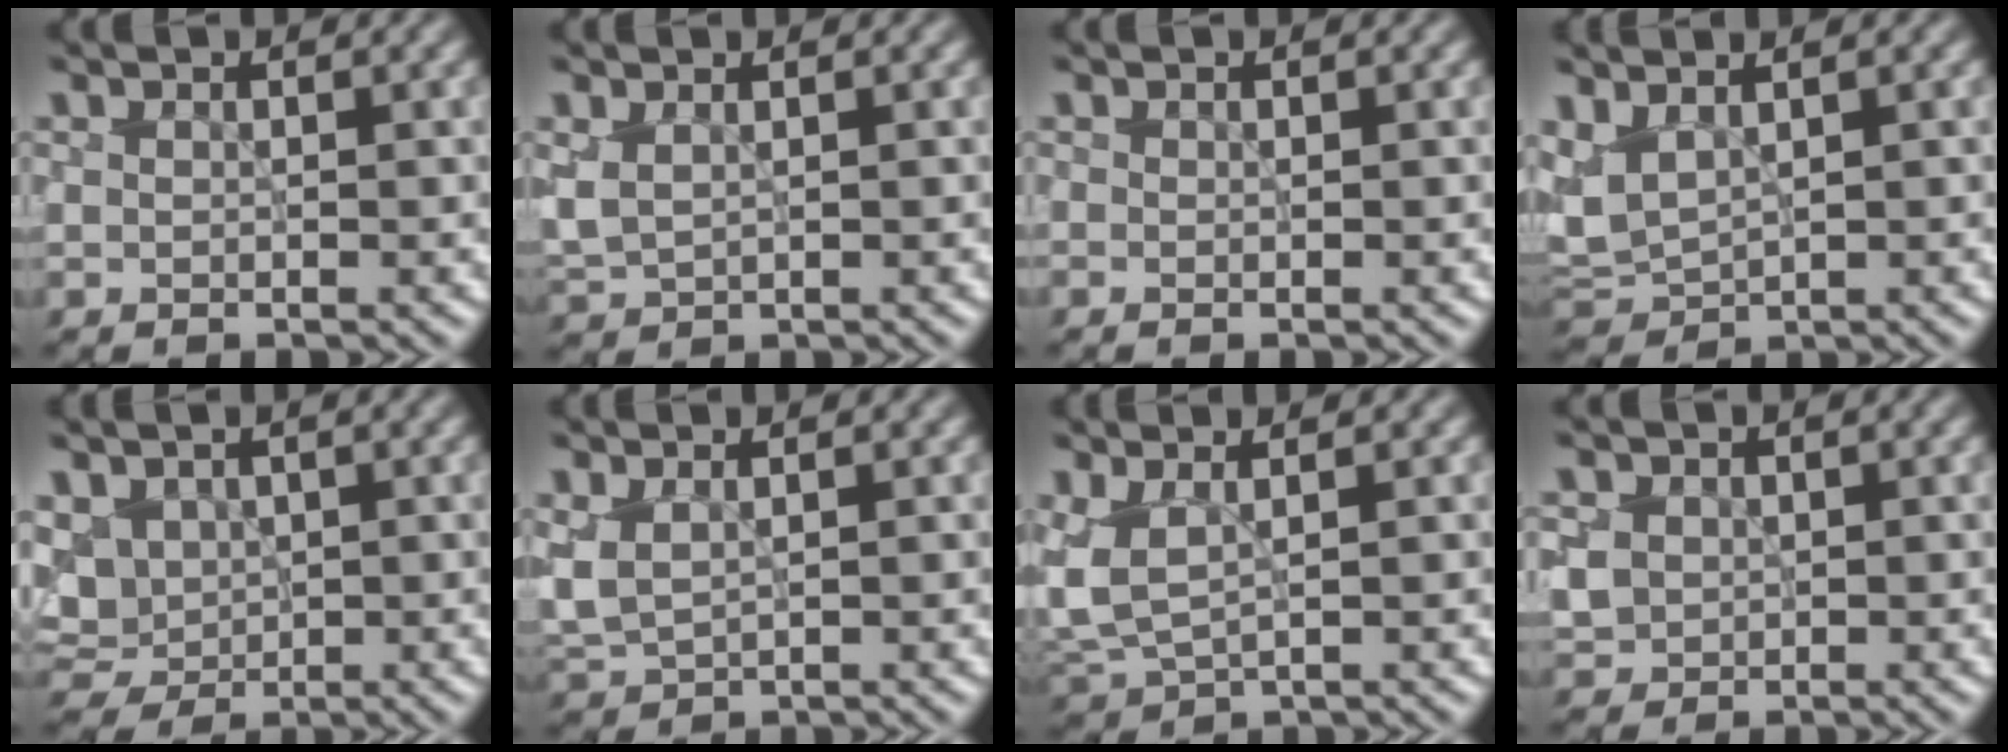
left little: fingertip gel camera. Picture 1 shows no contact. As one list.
[{"total": 2.1, "force": [0.7, 1.3, 1.5], "torque": [-0.042, -0.002, 0.018]}, {"total": 0.0}, {"total": 3.3, "force": [1.1, 1.9, 2.5], "torque": [-0.066, 0.003, 0.027]}, {"total": 5.0, "force": [1.3, 3.9, 2.8], "torque": [-0.075, -0.002, 0.032]}, {"total": 2.4, "force": [0.8, 1.4, 1.8], "torque": [-0.051, -0.003, 0.020]}, {"total": 3.3, "force": [1.0, 1.6, 2.7], "torque": [-0.071, -0.006, 0.020]}, {"total": 2.8, "force": [0.3, 2.5, 1.2], "torque": [-0.034, 0.000, 0.010]}]